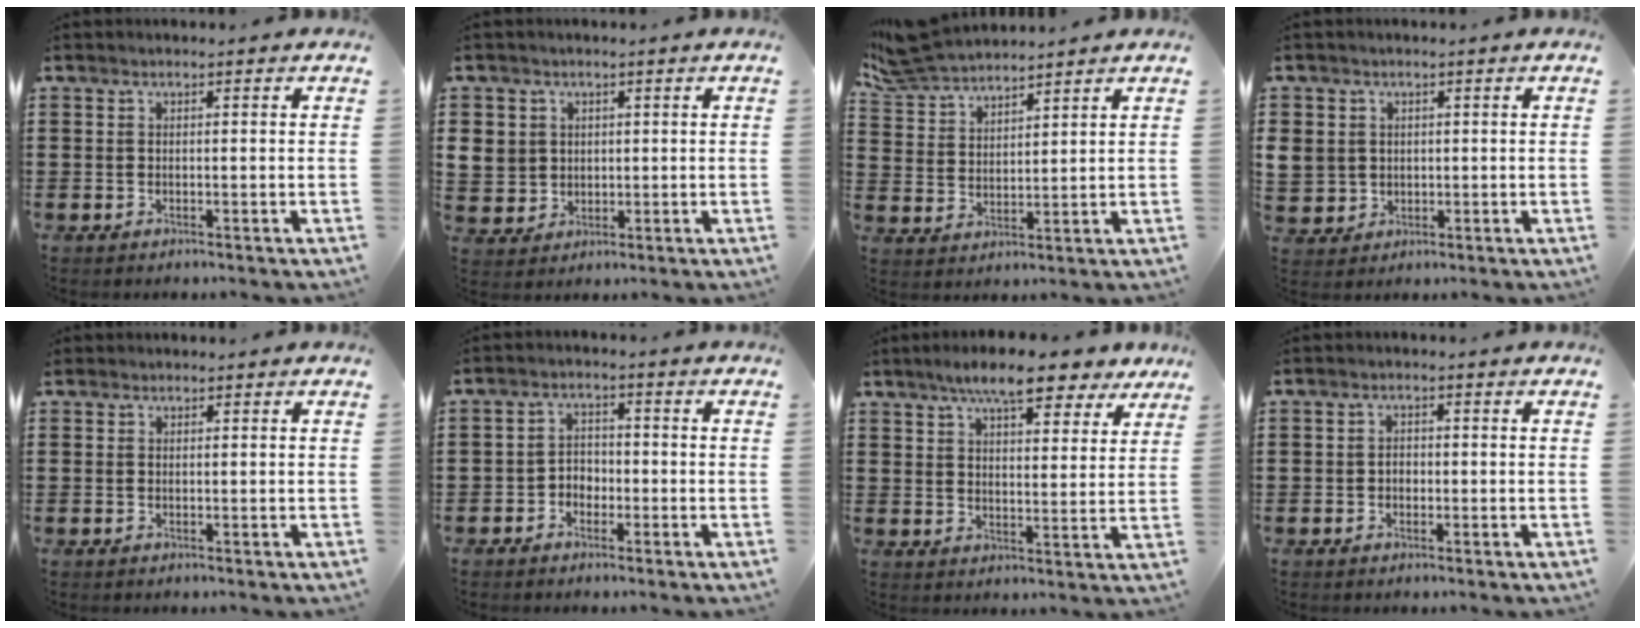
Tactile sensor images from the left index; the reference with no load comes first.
{"total": 4.2, "force": [1.3, 4.0, 0.6], "torque": [-0.033, 0.013, 0.022]}
{"total": 6.4, "force": [6.1, 1.3, 1.5], "torque": [-0.056, -0.019, 0.112]}
{"total": 3.5, "force": [0.8, 3.4, 0.3], "torque": [-0.025, 0.011, 0.012]}
{"total": 0.5, "force": [0.3, 0.4, 0.1], "torque": [-0.004, 0.002, 0.007]}
{"total": 2.5, "force": [-1.6, 1.8, 0.7], "torque": [-0.019, 0.008, -0.037]}
{"total": 8.8, "force": [7.2, 2.0, 4.6], "torque": [-0.085, -0.020, 0.127]}
{"total": 1.3, "force": [-0.2, 1.0, 0.8], "torque": [-0.017, 0.004, -0.006]}